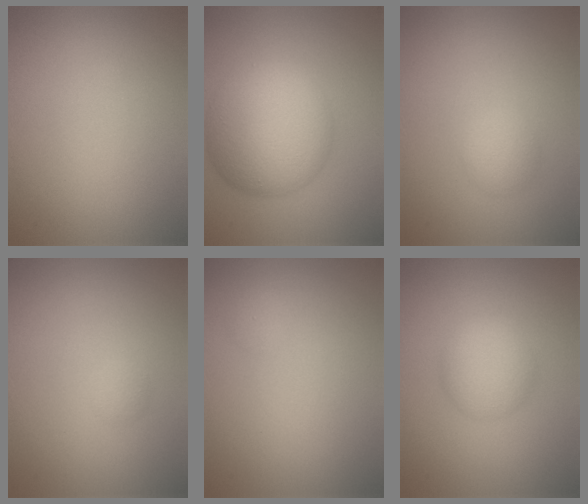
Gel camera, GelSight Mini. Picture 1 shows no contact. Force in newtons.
{"total": 10.0, "press": 10.0, "slide": 0.2}
{"total": 1.8, "press": 1.8, "slide": 0.0}
{"total": 0.7, "press": 0.7, "slide": 0.0}
{"total": 0.7, "press": 0.7, "slide": 0.1}
{"total": 3.4, "press": 3.4, "slide": 0.1}